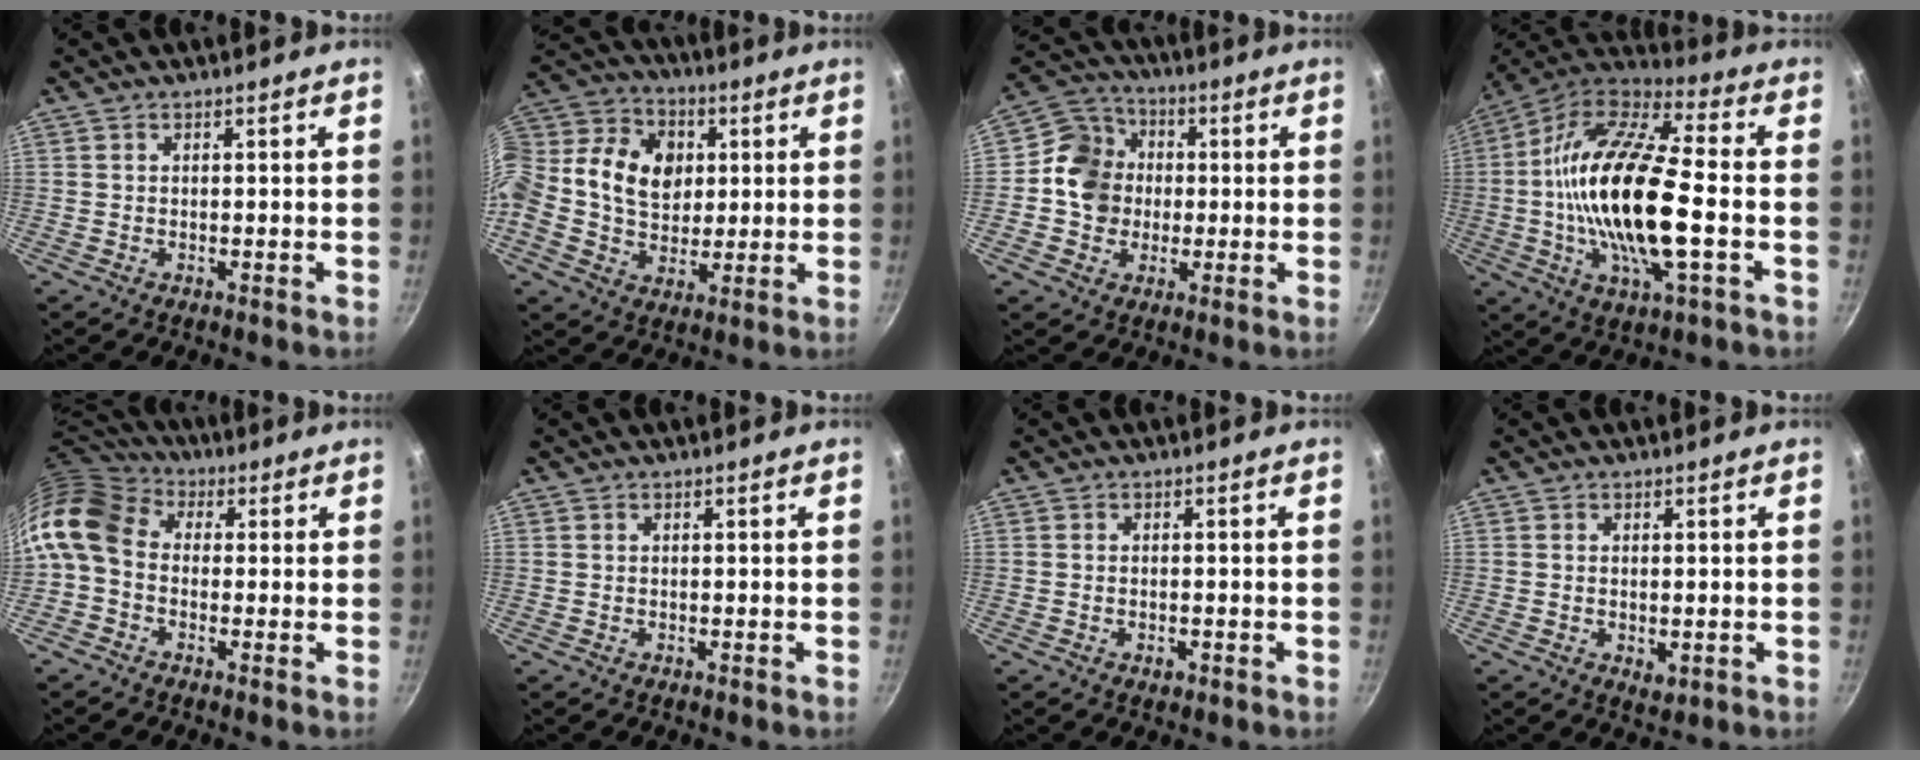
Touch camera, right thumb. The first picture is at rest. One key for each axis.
{"total": 20.4, "fx": 2.8, "fy": 15.9, "fz": 12.5, "tx": -0.227, "ty": 0.026, "tz": 0.037}
{"total": 10.6, "fx": 0.0, "fy": 9.6, "fz": 4.5, "tx": -0.047, "ty": 0.018, "tz": -0.020}
{"total": 24.3, "fx": -2.5, "fy": 8.5, "fz": 22.7, "tx": -0.438, "ty": 0.022, "tz": -0.064}
{"total": 12.7, "fx": 0.4, "fy": 9.8, "fz": 8.2, "tx": -0.167, "ty": 0.032, "tz": -0.014}
{"total": 0.0}
{"total": 1.4, "fx": -0.7, "fy": 0.7, "fz": 1.0, "tx": -0.016, "ty": 0.002, "tz": -0.012}
{"total": 2.0, "fx": -0.2, "fy": 1.2, "fz": 1.6, "tx": -0.024, "ty": -0.007, "tz": -0.002}